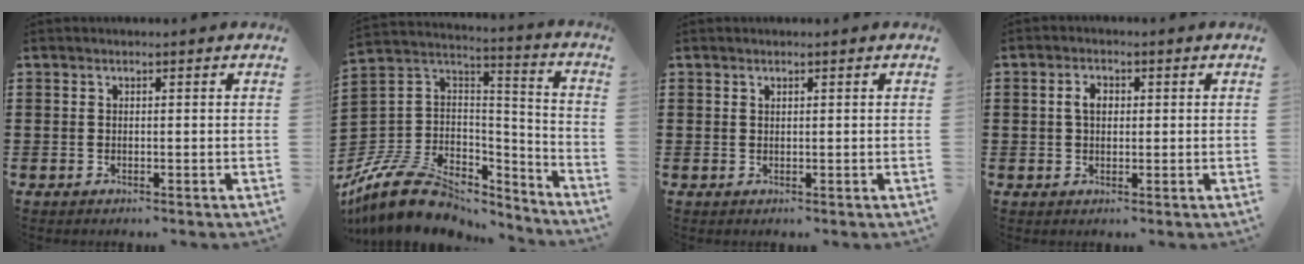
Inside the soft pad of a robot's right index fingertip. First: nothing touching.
{"total": 11.5, "force": [-7.8, 6.5, 5.3], "torque": [-0.124, 0.022, -0.146]}
{"total": 0.5, "force": [0.4, 0.3, 0.2], "torque": [-0.004, 0.001, 0.007]}
{"total": 2.9, "force": [0.4, 1.7, 2.3], "torque": [-0.047, 0.010, 0.005]}